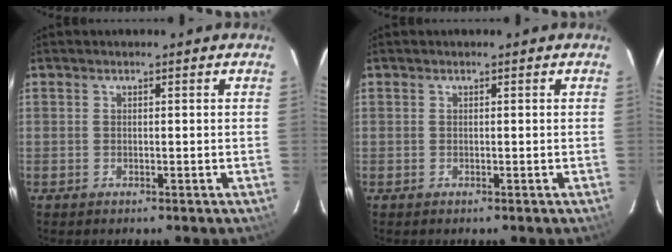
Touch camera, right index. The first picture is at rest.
{"total": 0.0}